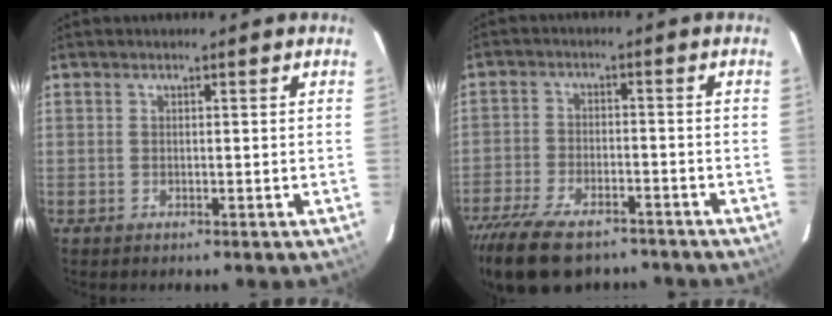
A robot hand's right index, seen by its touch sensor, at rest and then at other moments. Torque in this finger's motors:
{"motor_torque": [1.34, -0.80, 0.78, 0.21]}